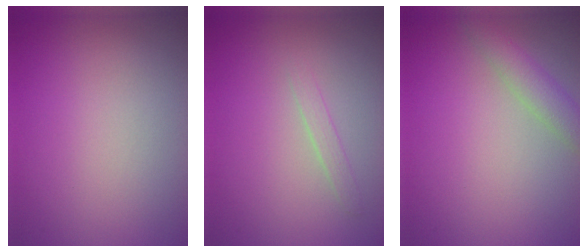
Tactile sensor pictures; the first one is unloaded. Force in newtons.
{"total": 1.0, "press": 1.0, "slide": 0.1}
{"total": 2.5, "press": 2.5, "slide": 0.1}